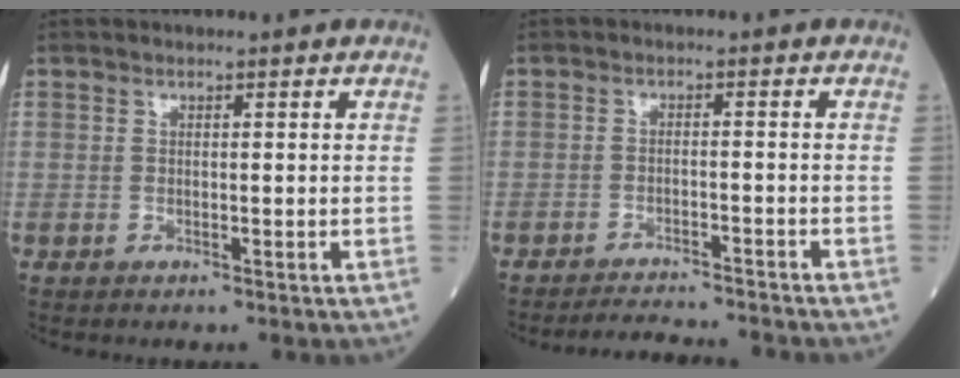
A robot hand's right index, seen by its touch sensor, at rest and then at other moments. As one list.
[{"total": 7.5, "force": [-7.4, -0.3, 1.3], "torque": [-0.013, -0.008, -0.112]}]